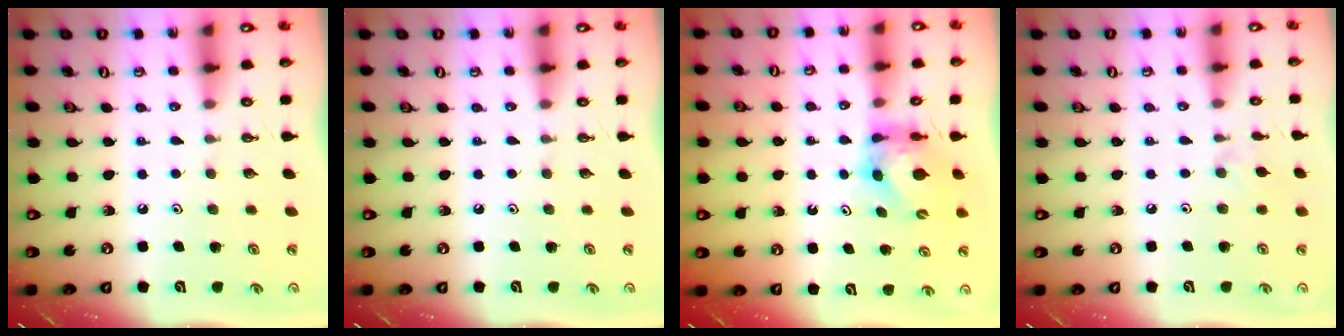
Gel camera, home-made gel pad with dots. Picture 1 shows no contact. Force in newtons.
{"total": 0.0}
{"total": 5.8, "press": 5.7, "slide": 0.5}
{"total": 4.1, "press": 4.0, "slide": 0.6}